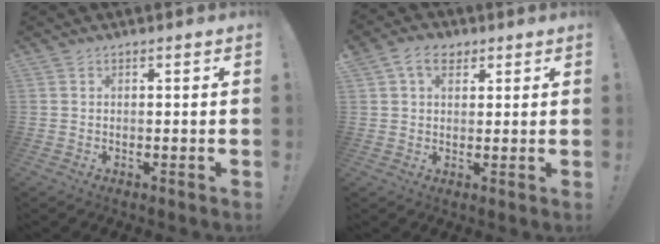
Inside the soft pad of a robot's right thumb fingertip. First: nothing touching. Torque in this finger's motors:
{"motor_torque": [-0.85, 1.29, 0.24, -0.16, 0.06]}